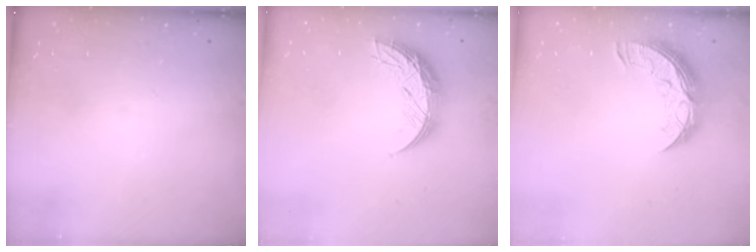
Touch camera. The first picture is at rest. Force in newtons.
{"total": 10.5, "press": 10.5, "slide": 0.8}
{"total": 10.0, "press": 10.0, "slide": 0.6}